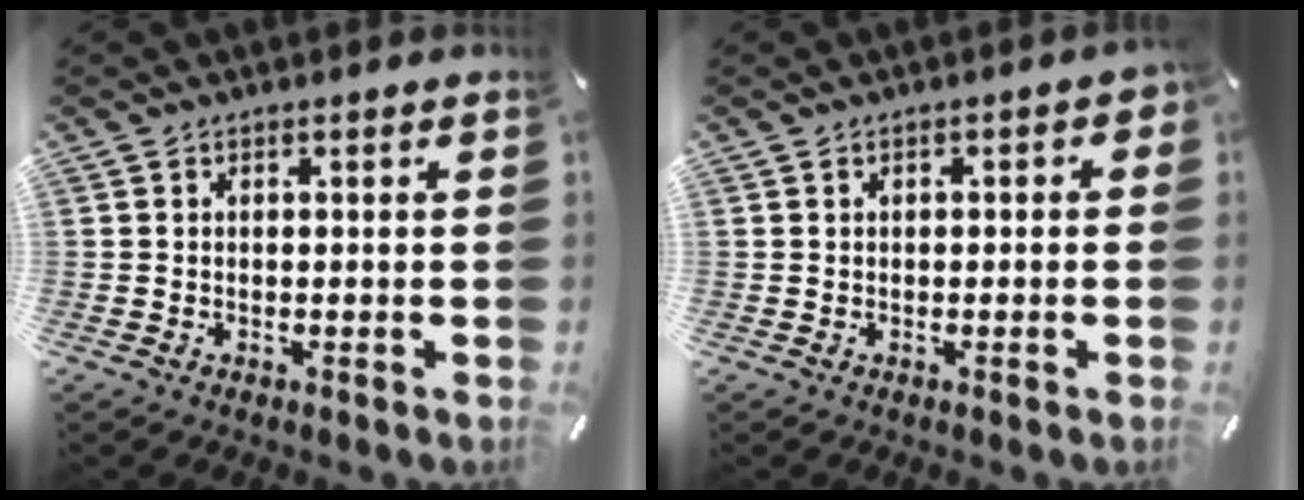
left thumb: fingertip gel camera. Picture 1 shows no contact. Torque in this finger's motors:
{"motor_torque": [-0.13, -0.20, 0.19, 0.18, -0.05]}